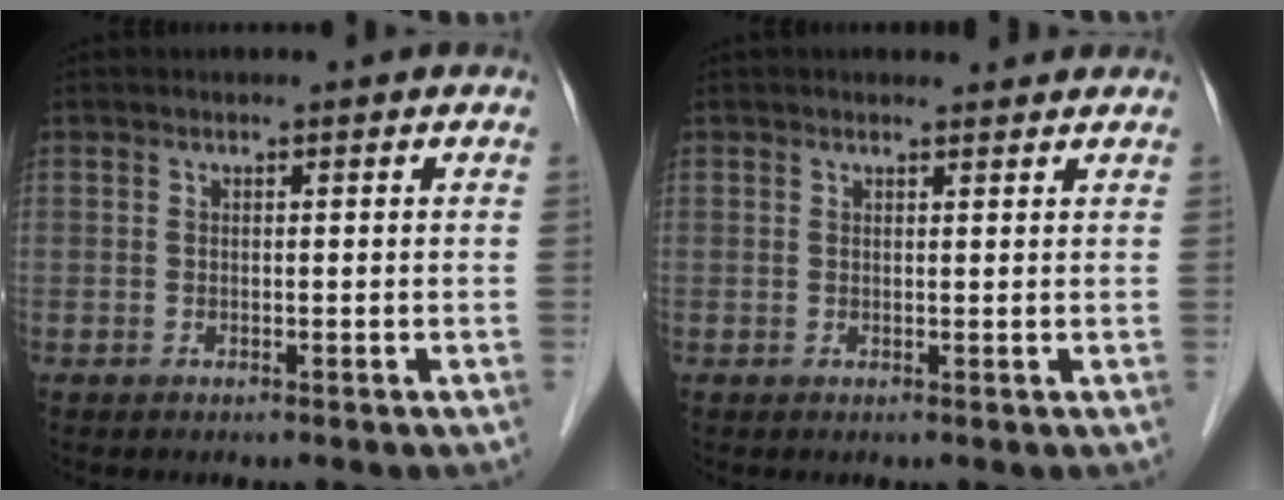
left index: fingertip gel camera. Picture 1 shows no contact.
{"total": 2.7, "force": [2.6, 0.5, 0.7], "torque": [-0.014, 0.012, 0.031]}